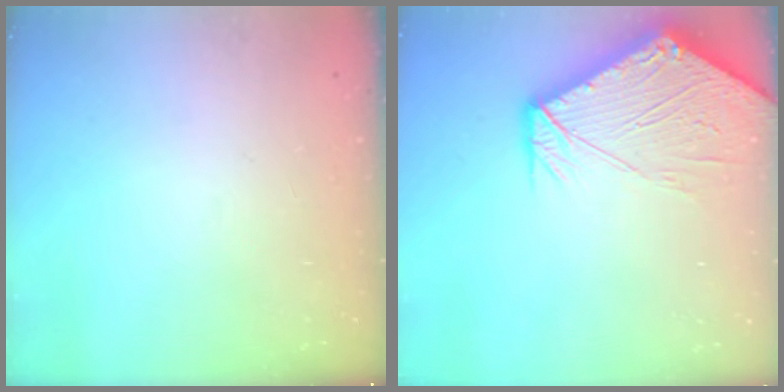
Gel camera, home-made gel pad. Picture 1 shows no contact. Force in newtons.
{"total": 17.6, "press": 17.4, "slide": 2.3}